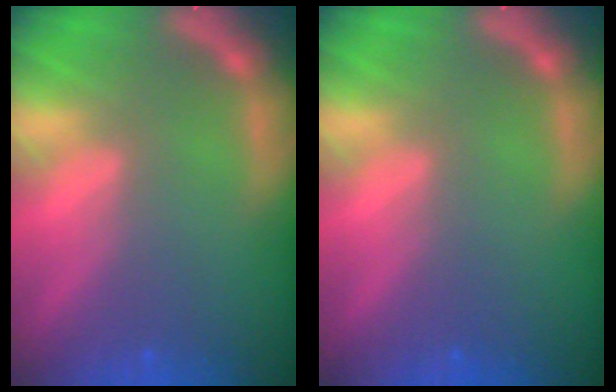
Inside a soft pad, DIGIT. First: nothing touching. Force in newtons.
{"total": 0.0}